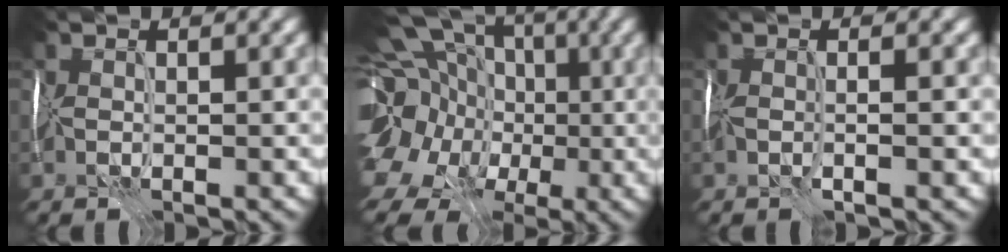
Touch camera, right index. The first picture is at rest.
{"total": 16.8, "force": [-0.4, 14.5, 8.6], "torque": [-0.195, 0.016, -0.032]}
{"total": 0.8, "force": [-0.3, -0.2, 0.7], "torque": [-0.019, -0.005, -0.007]}